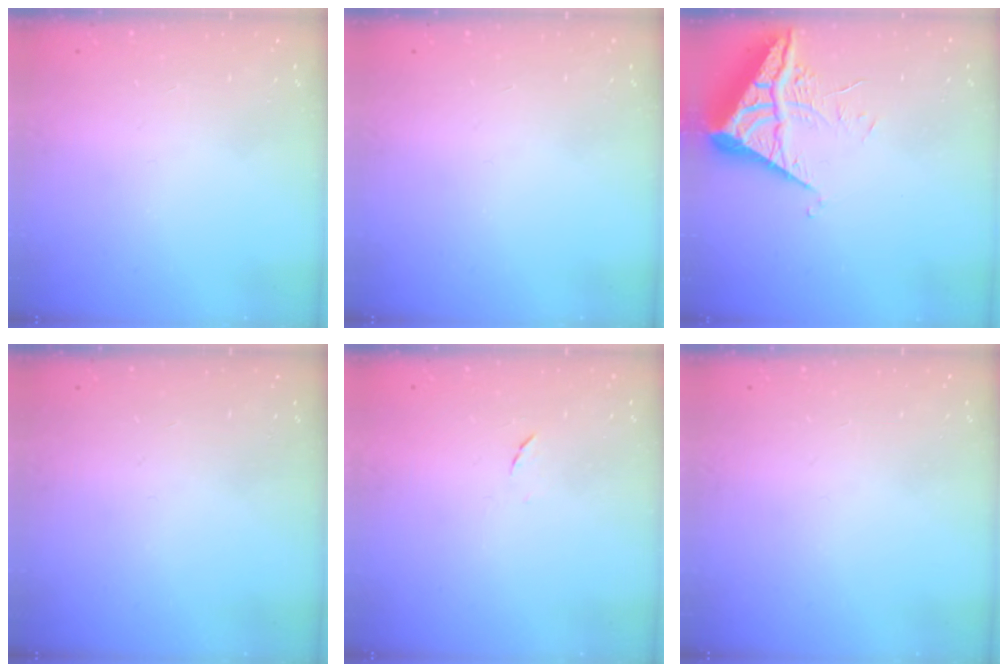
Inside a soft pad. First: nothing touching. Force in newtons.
{"total": 0.0}
{"total": 6.6, "press": 6.6, "slide": 0.6}
{"total": 0.0}
{"total": 4.8, "press": 4.8, "slide": 0.5}
{"total": 0.0}